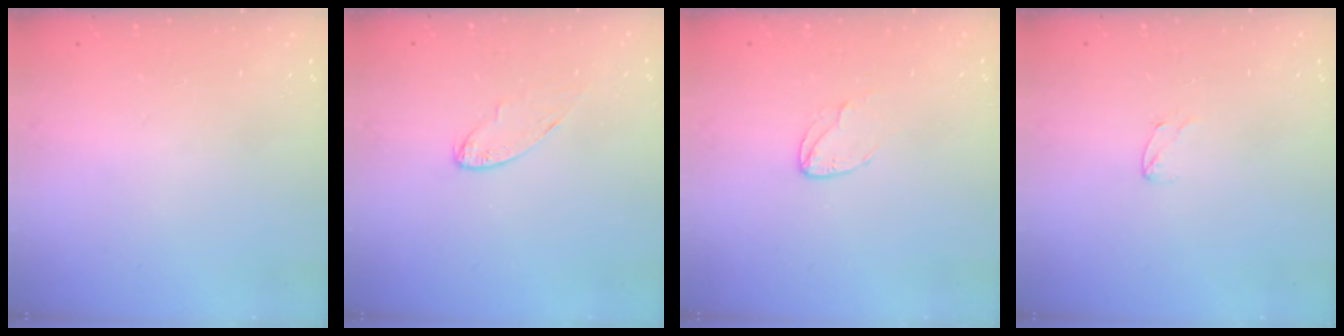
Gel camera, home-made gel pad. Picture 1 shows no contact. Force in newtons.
{"total": 4.1, "press": 4.0, "slide": 0.5}
{"total": 4.4, "press": 4.4, "slide": 0.4}
{"total": 3.9, "press": 3.8, "slide": 0.3}